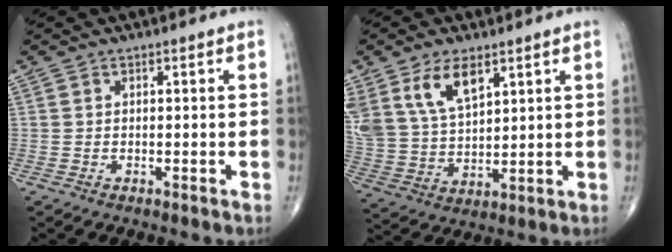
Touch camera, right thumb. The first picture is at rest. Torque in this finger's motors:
{"motor_torque": [0.11, 0.25, 1.19, 0.98, 0.13]}